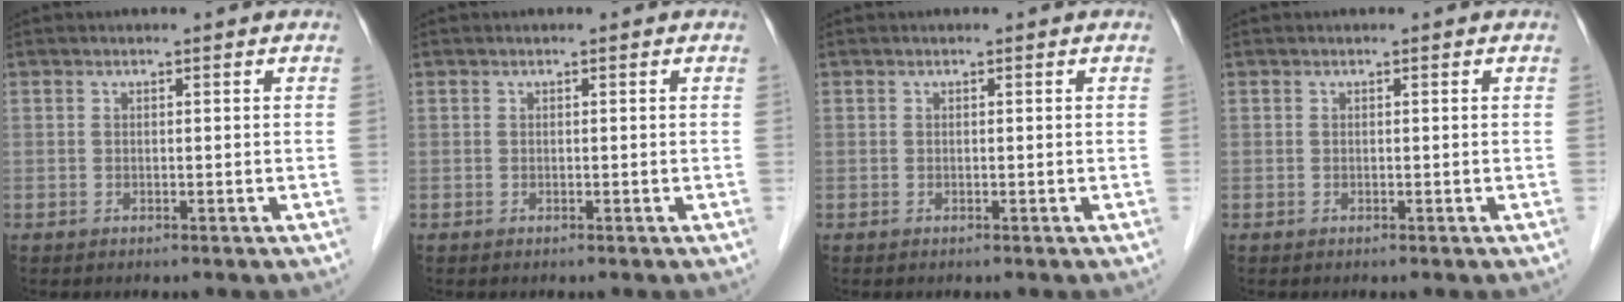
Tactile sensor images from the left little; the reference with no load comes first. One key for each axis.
{"total": 0.0}
{"total": 0.0}
{"total": 0.0}